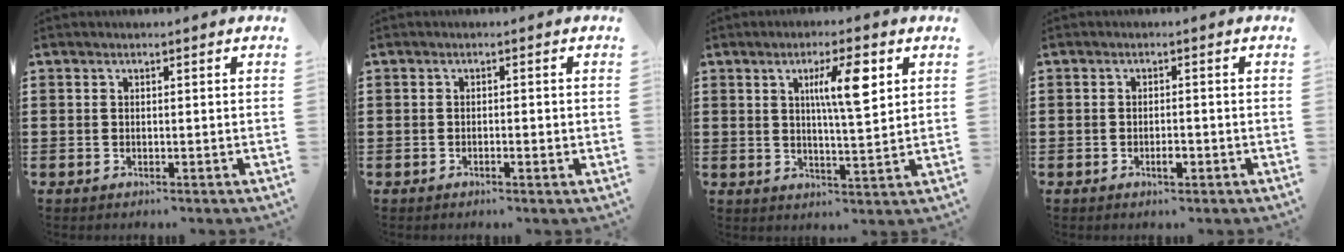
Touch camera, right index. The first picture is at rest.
{"total": 1.0, "force": [-0.3, 0.1, 0.9], "torque": [-0.018, -0.005, -0.005]}
{"total": 7.7, "force": [3.0, 1.4, 7.0], "torque": [-0.127, 0.003, 0.042]}
{"total": 2.0, "force": [-0.8, 0.6, 1.7], "torque": [-0.032, -0.002, -0.014]}